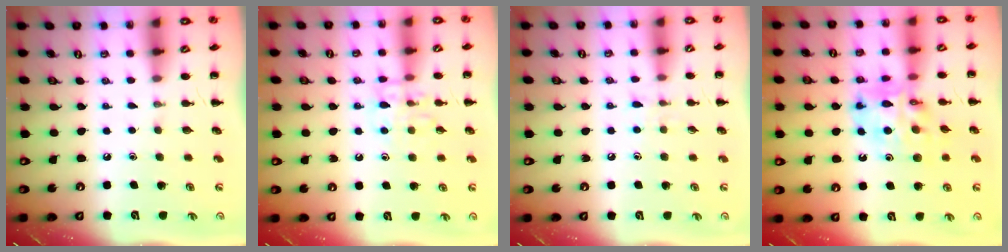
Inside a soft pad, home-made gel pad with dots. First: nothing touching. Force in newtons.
{"total": 9.5, "press": 9.5, "slide": 0.5}
{"total": 5.4, "press": 4.9, "slide": 2.1}
{"total": 12.0, "press": 11.6, "slide": 3.2}